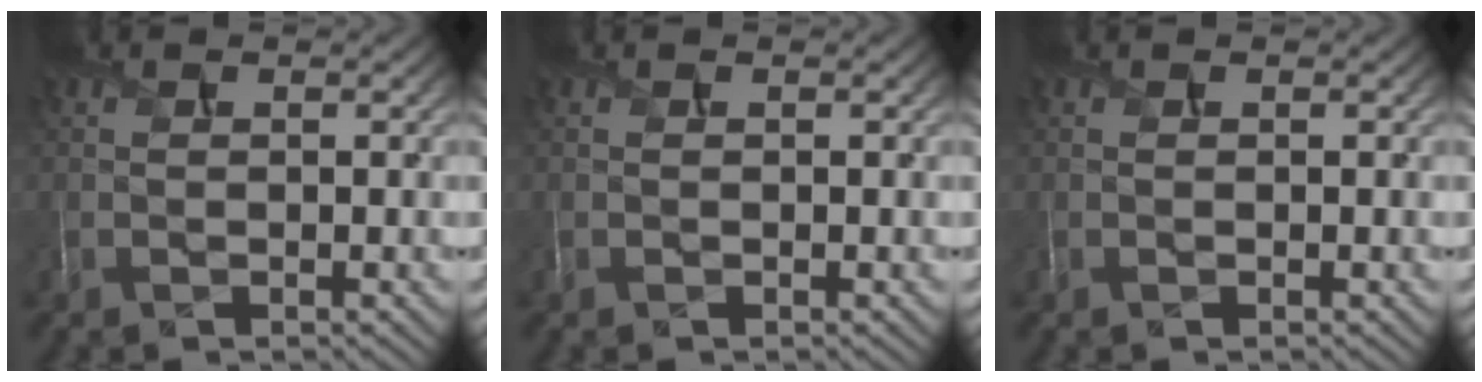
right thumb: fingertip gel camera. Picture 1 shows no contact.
{"total": 0.0}
{"total": 0.0}